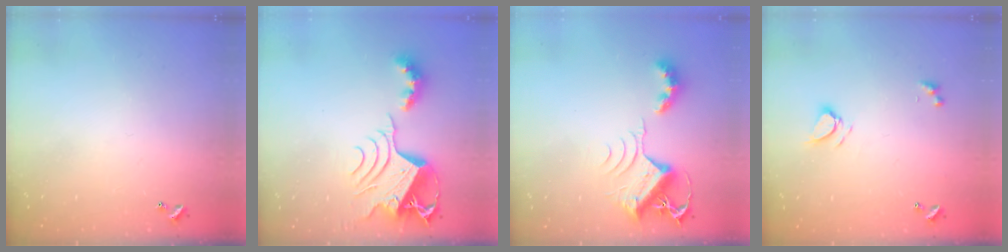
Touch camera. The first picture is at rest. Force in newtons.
{"total": 10.3, "press": 10.2, "slide": 1.3}
{"total": 9.7, "press": 9.6, "slide": 1.1}
{"total": 4.6, "press": 4.6, "slide": 0.6}